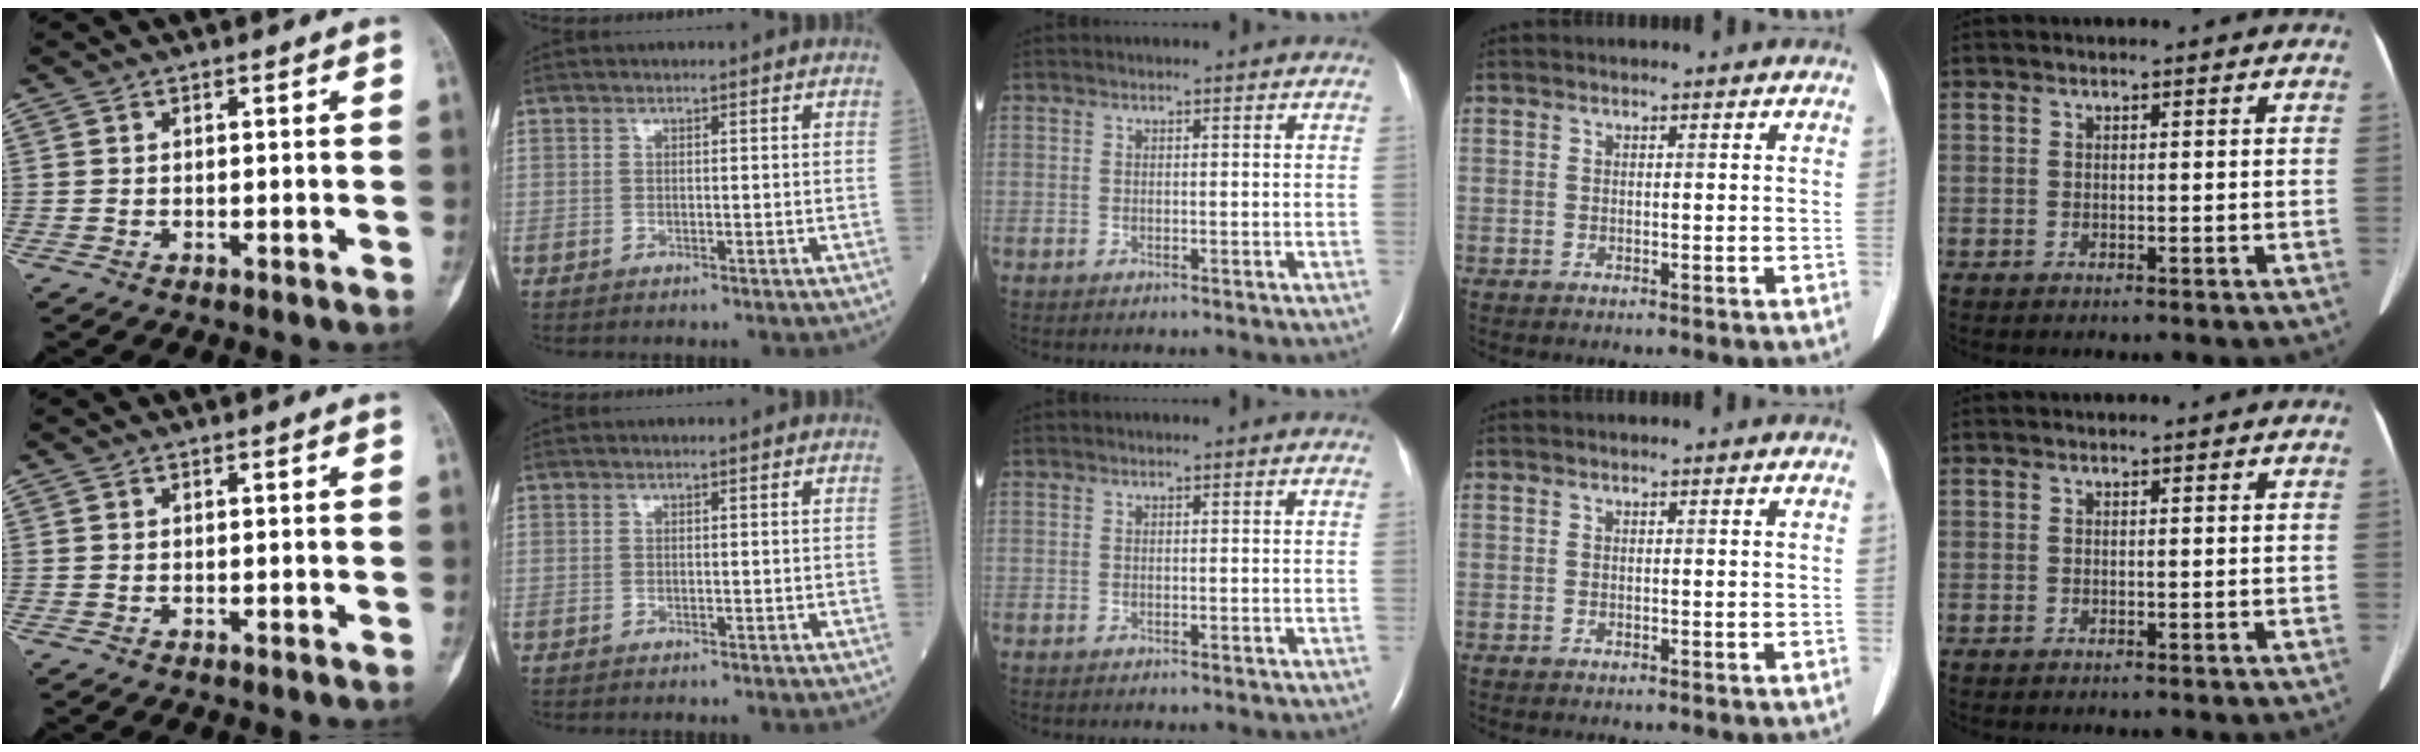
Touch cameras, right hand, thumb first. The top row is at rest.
{}